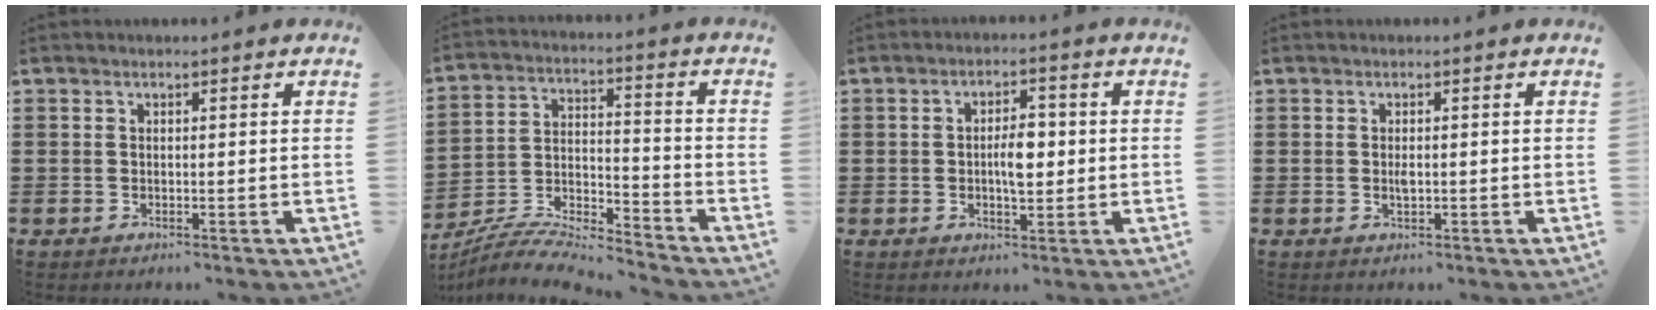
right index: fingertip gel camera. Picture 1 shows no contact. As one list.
[{"total": 7.6, "force": [-7.3, 0.5, 2.1], "torque": [-0.048, -0.005, -0.149]}, {"total": 4.9, "force": [0.0, 2.1, 4.4], "torque": [-0.074, 0.004, -0.003]}, {"total": 1.5, "force": [-0.1, 0.5, 1.4], "torque": [-0.027, 0.001, -0.003]}]